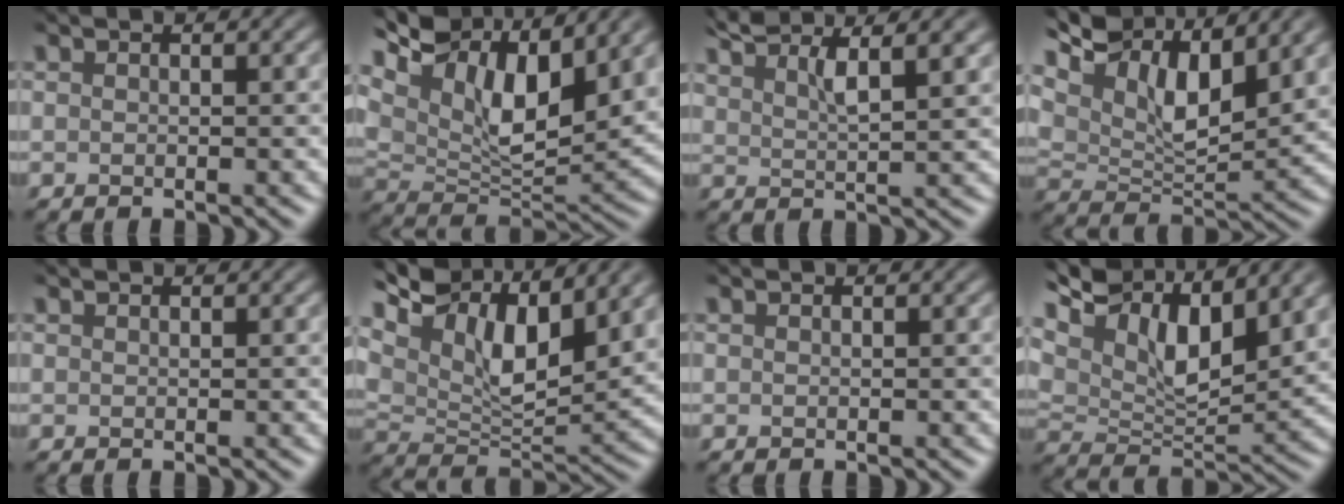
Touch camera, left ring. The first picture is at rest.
{"total": 11.3, "force": [6.0, 4.8, 8.3], "torque": [-0.152, 0.005, 0.113]}
{"total": 4.9, "force": [3.4, 1.1, 3.3], "torque": [-0.057, 0.012, 0.063]}
{"total": 9.5, "force": [6.0, 3.6, 6.4], "torque": [-0.121, 0.003, 0.111]}
{"total": 0.0}
{"total": 10.4, "force": [6.1, 4.2, 7.4], "torque": [-0.136, 0.004, 0.115]}
{"total": 0.0}
{"total": 10.4, "force": [6.2, 4.1, 7.3], "torque": [-0.139, 0.007, 0.112]}